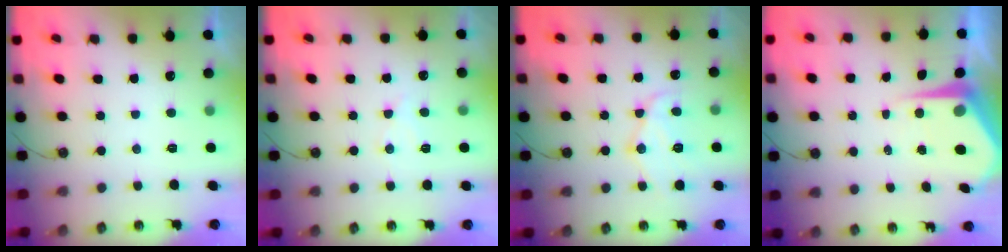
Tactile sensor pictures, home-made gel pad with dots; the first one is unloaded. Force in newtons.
{"total": 6.6, "press": 6.5, "slide": 0.8}
{"total": 12.4, "press": 12.4, "slide": 1.1}
{"total": 7.2, "press": 7.2, "slide": 0.8}